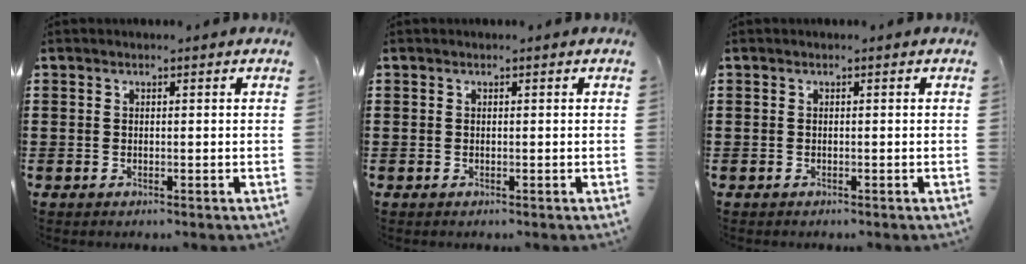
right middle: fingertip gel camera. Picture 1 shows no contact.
{"total": 0.0}
{"total": 0.0}